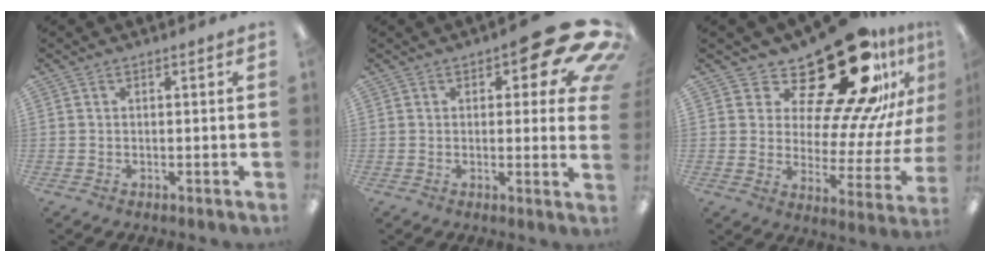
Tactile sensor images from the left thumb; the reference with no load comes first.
{"total": 14.9, "force": [7.6, 6.3, 11.2], "torque": [-0.128, -0.054, 0.127]}
{"total": 26.4, "force": [18.1, 8.8, 17.1], "torque": [-0.249, -0.138, 0.295]}